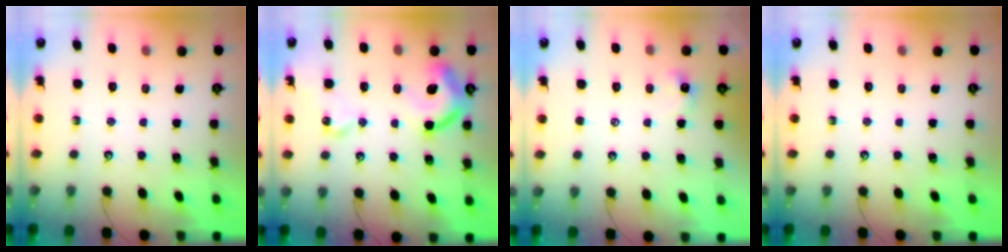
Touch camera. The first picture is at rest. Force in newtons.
{"total": 15.2, "press": 15.1, "slide": 1.4}
{"total": 1.3, "press": 1.2, "slide": 0.4}
{"total": 0.0}